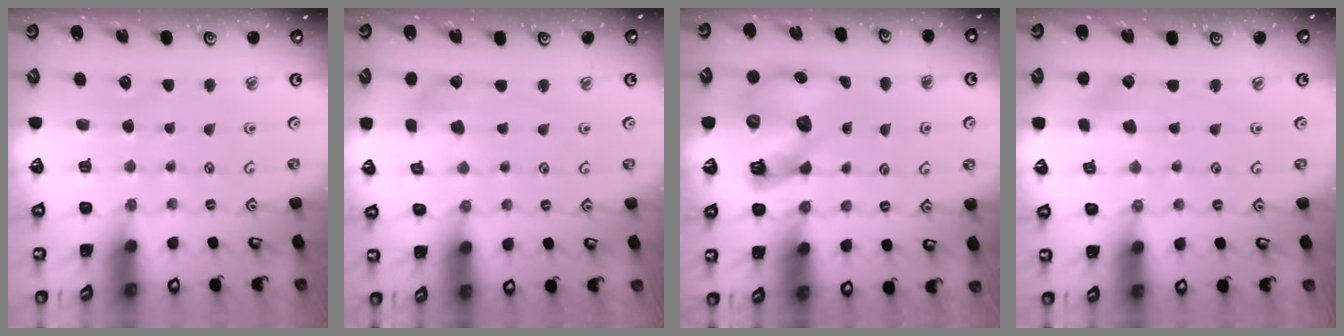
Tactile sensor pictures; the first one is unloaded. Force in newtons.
{"total": 2.4, "press": 2.3, "slide": 0.5}
{"total": 12.5, "press": 12.4, "slide": 1.8}
{"total": 2.7, "press": 2.6, "slide": 0.4}